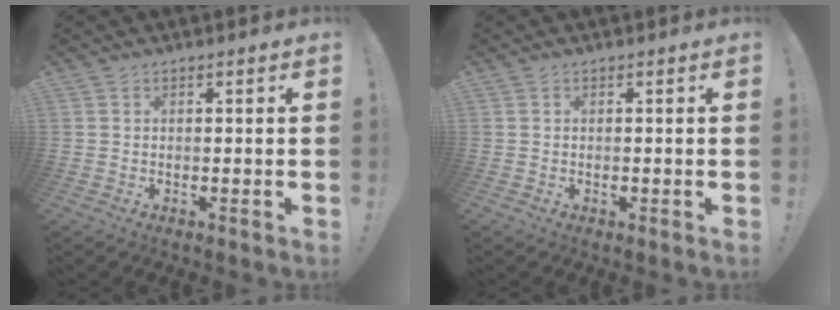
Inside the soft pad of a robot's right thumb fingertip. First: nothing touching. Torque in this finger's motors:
{"motor_torque": [0.20, -0.01, -0.10, 0.13, 0.00]}